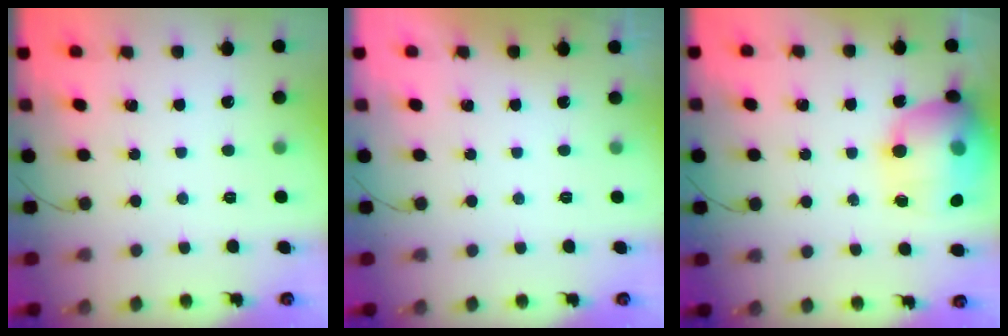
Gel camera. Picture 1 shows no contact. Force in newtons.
{"total": 0.0}
{"total": 20.0, "press": 19.7, "slide": 3.2}